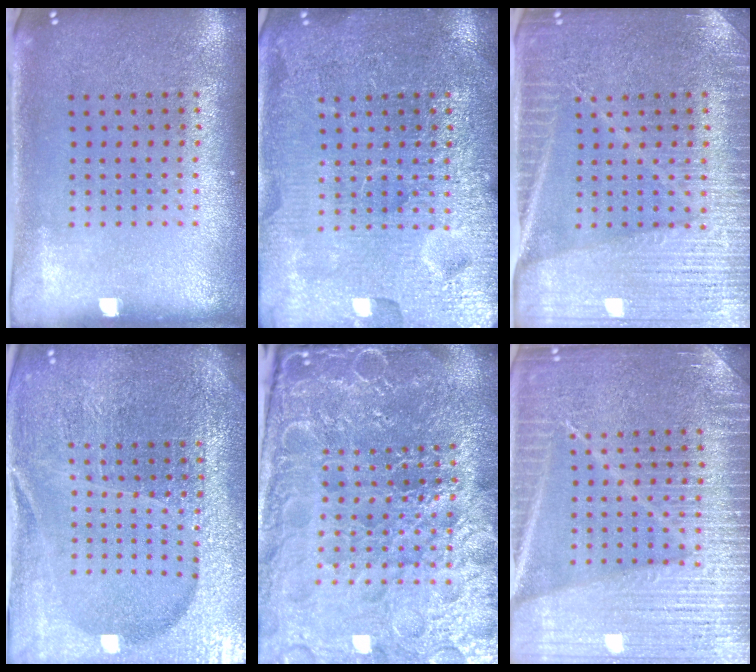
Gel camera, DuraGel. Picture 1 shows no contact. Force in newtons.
{"total": 7.1, "press": 7.0, "slide": 0.9}
{"total": 4.1, "press": 3.9, "slide": 1.2}
{"total": 5.7, "press": 5.1, "slide": 2.6}
{"total": 6.1, "press": 5.5, "slide": 2.7}
{"total": 6.8, "press": 6.8, "slide": 1.0}